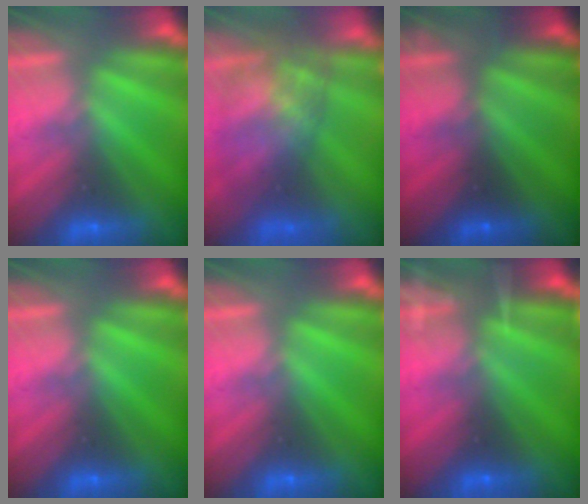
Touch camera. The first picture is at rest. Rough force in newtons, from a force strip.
{"total": 5.9}
{"total": 2.5}
{"total": 0.0}
{"total": 0.0}
{"total": 7.8}